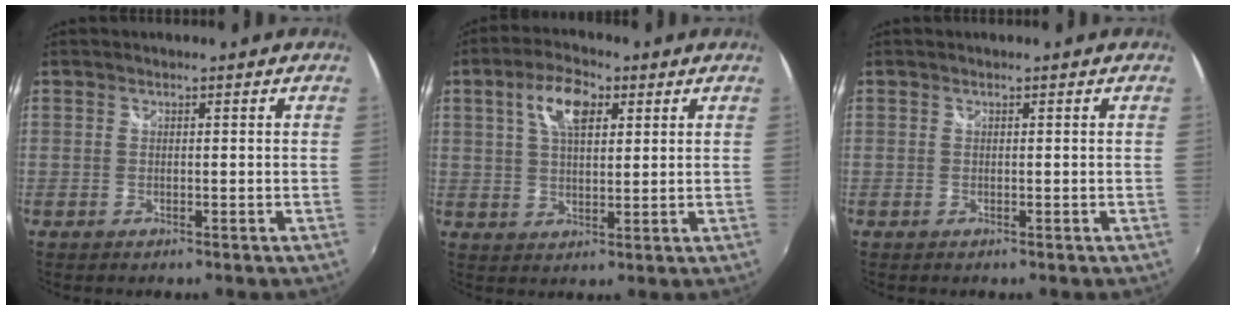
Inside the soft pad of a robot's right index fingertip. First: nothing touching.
{"total": 8.2, "force": [3.3, 4.0, 6.4], "torque": [-0.118, 0.019, 0.056]}
{"total": 0.0}